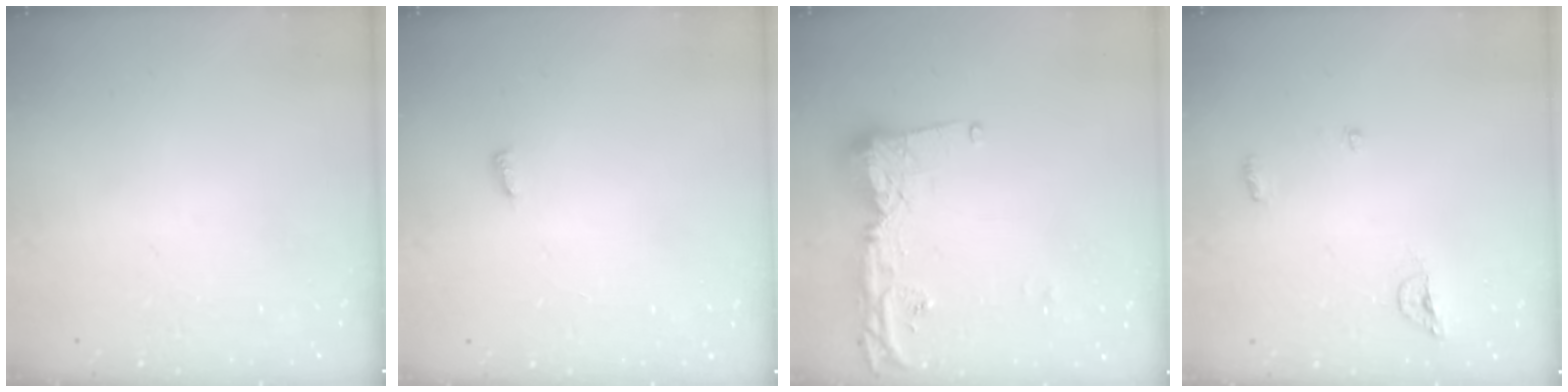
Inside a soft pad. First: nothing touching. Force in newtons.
{"total": 2.8, "press": 2.8, "slide": 0.4}
{"total": 14.0, "press": 13.9, "slide": 1.3}
{"total": 5.9, "press": 5.8, "slide": 1.0}